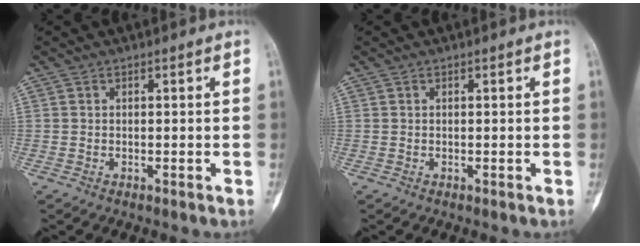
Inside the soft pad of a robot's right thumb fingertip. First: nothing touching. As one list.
[{"total": 0.0}]